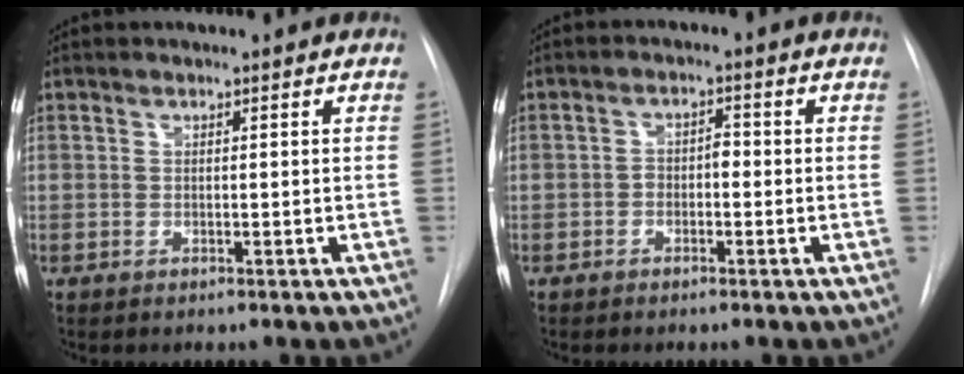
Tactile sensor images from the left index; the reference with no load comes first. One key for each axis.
{"total": 2.4, "fx": -0.7, "fy": 1.4, "fz": 1.8, "tx": -0.024, "ty": 0.013, "tz": -0.013}